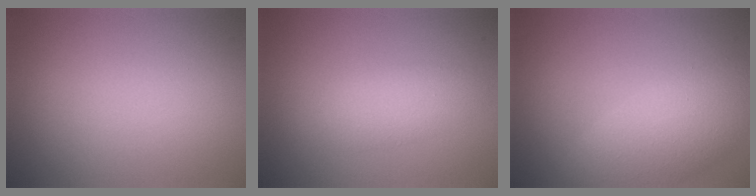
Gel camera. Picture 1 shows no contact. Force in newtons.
{"total": 2.6, "press": 2.6, "slide": 0.1}
{"total": 5.2, "press": 5.2, "slide": 0.3}